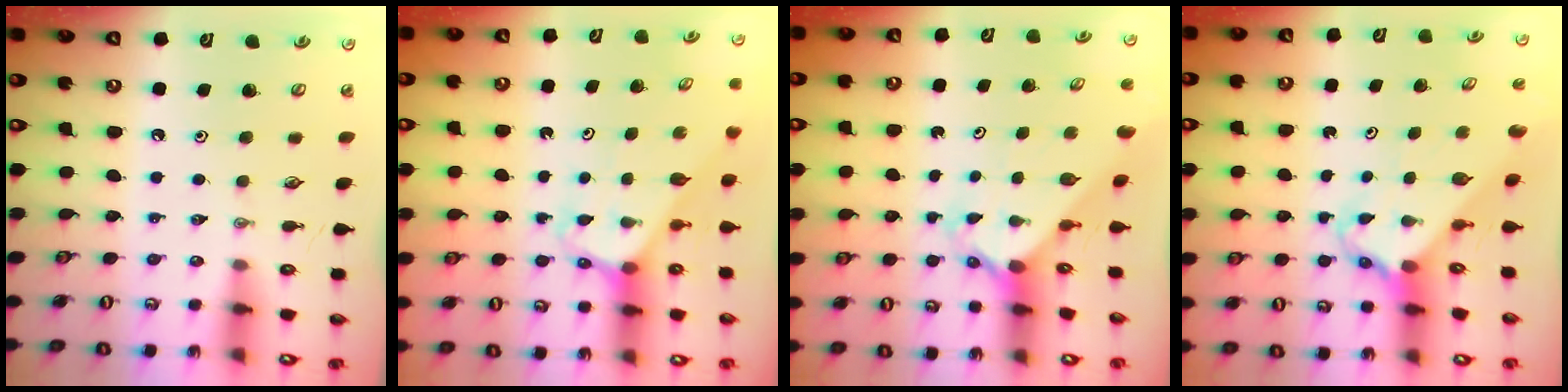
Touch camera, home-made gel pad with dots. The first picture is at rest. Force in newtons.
{"total": 3.1, "press": 3.1, "slide": 0.2}
{"total": 2.5, "press": 2.5, "slide": 0.2}
{"total": 2.7, "press": 2.7, "slide": 0.2}